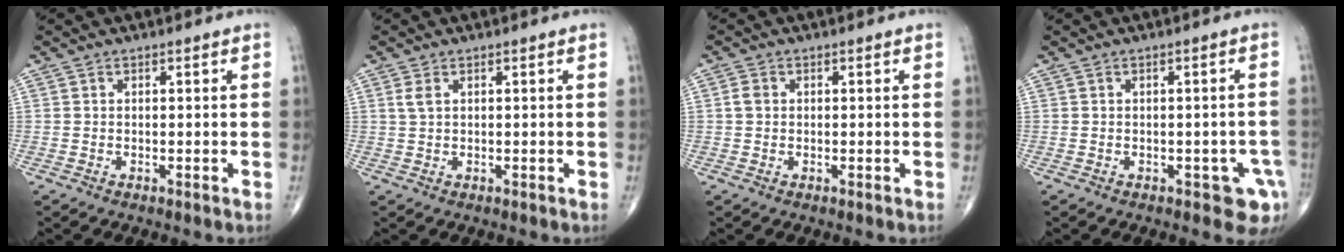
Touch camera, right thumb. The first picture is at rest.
{"total": 1.6, "force": [0.7, 0.8, 1.3], "torque": [-0.032, 0.008, 0.018]}
{"total": 1.6, "force": [0.2, 1.3, 1.0], "torque": [-0.018, 0.004, 0.003]}
{"total": 5.5, "force": [-2.4, 2.8, 4.0], "torque": [-0.021, 0.007, -0.025]}